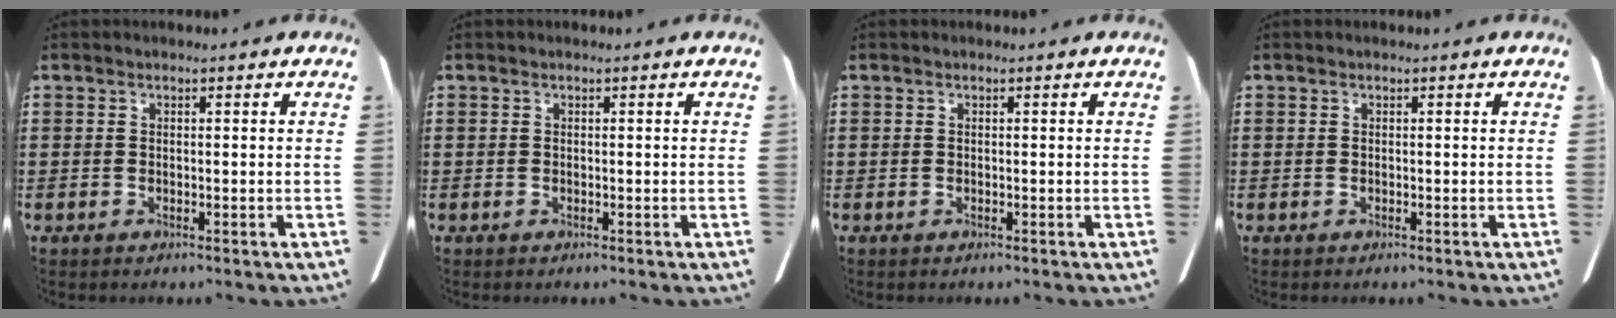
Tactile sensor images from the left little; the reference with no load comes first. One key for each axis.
{"total": 0.0}
{"total": 0.0}
{"total": 0.0}